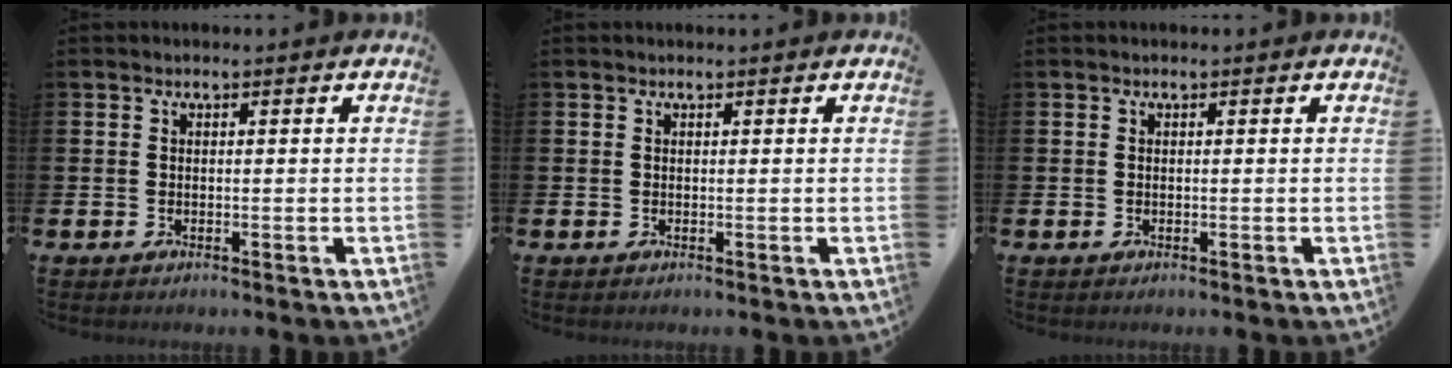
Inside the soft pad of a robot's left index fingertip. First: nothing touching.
{"total": 0.0}
{"total": 0.0}